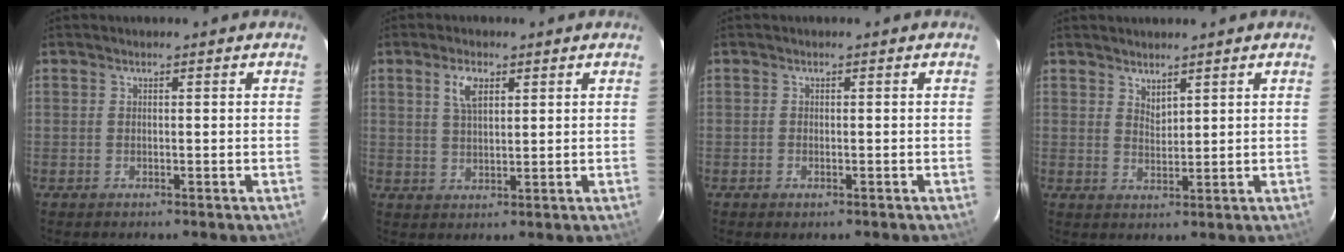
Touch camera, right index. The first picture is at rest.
{"total": 4.5, "force": [2.1, 2.1, 3.4], "torque": [-0.062, 0.008, 0.041]}
{"total": 1.0, "force": [-0.6, 0.6, 0.6], "torque": [-0.009, -0.002, -0.010]}
{"total": 2.4, "force": [2.1, 0.7, 0.9], "torque": [-0.012, 0.001, 0.039]}